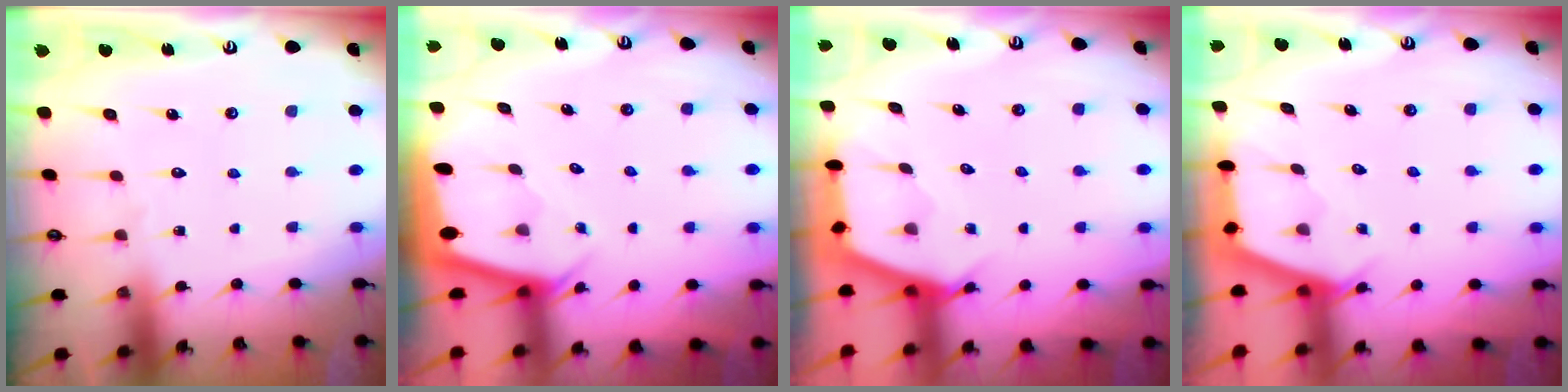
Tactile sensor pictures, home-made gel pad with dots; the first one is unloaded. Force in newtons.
{"total": 1.9, "press": 1.9, "slide": 0.1}
{"total": 2.6, "press": 2.5, "slide": 0.3}
{"total": 2.6, "press": 2.6, "slide": 0.3}